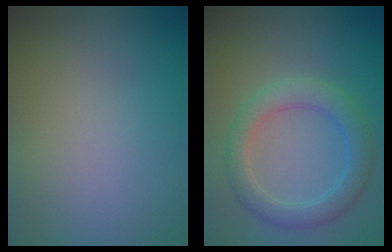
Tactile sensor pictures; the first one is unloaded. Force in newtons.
{"total": 3.7, "press": 3.7, "slide": 0.5}